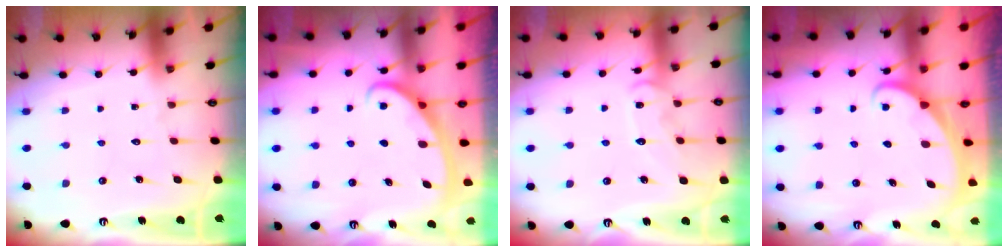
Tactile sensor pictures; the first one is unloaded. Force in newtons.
{"total": 2.8, "press": 2.8, "slide": 0.4}
{"total": 9.2, "press": 9.2, "slide": 0.6}
{"total": 1.7, "press": 1.7, "slide": 0.1}